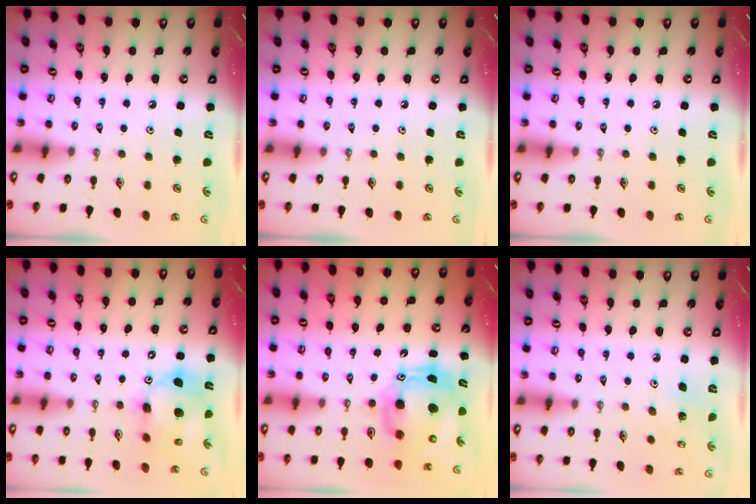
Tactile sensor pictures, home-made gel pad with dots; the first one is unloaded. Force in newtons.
{"total": 0.0}
{"total": 0.0}
{"total": 13.3, "press": 13.0, "slide": 2.9}
{"total": 10.9, "press": 10.8, "slide": 2.0}
{"total": 3.0, "press": 3.0, "slide": 0.1}